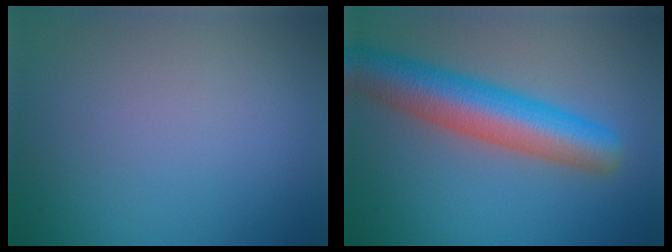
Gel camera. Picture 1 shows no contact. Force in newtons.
{"total": 8.0, "press": 8.0, "slide": 0.3}